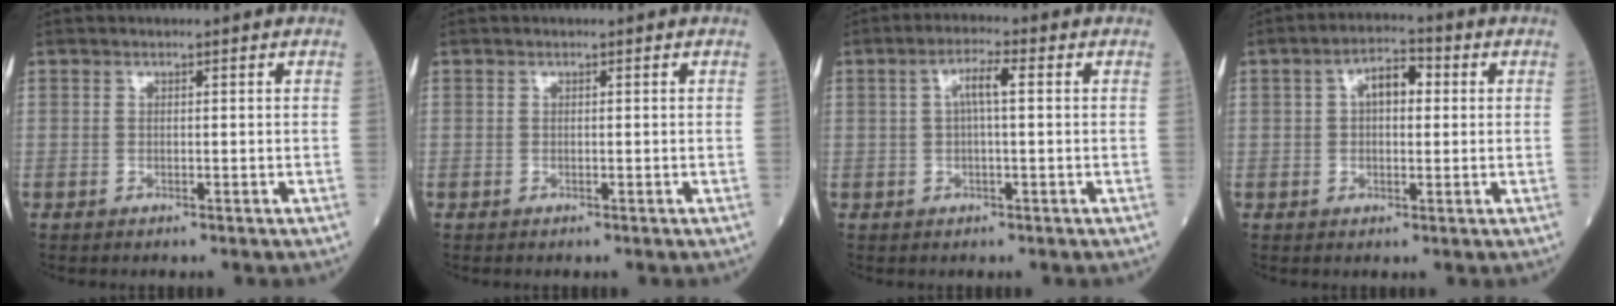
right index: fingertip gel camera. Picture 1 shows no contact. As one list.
[{"total": 0.0}, {"total": 3.9, "force": [0.7, 0.5, 3.8], "torque": [-0.071, 0.012, 0.010]}, {"total": 5.3, "force": [1.0, 2.5, 4.5], "torque": [-0.076, 0.021, 0.014]}]